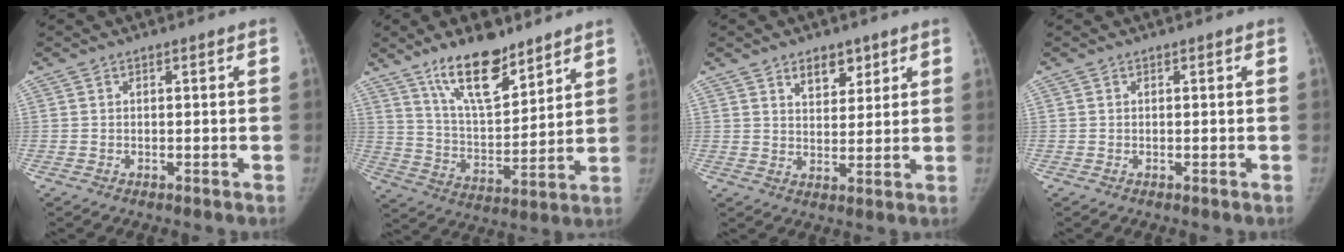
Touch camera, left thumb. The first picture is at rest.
{"total": 14.9, "force": [10.6, 5.5, 8.9], "torque": [-0.117, -0.069, 0.195]}
{"total": 5.8, "force": [3.6, 3.3, 3.0], "torque": [-0.018, -0.023, 0.059]}
{"total": 0.0}